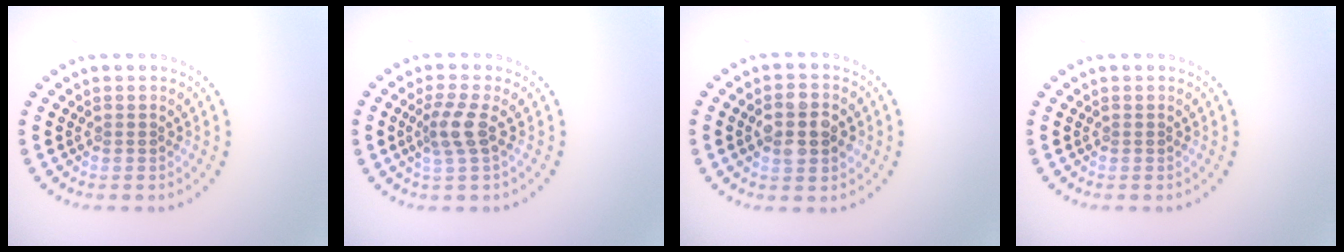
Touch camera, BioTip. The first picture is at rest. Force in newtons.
{"total": 2.5, "press": 1.9, "slide": 1.6}
{"total": 4.0, "press": 4.0, "slide": 0.2}
{"total": 0.0}